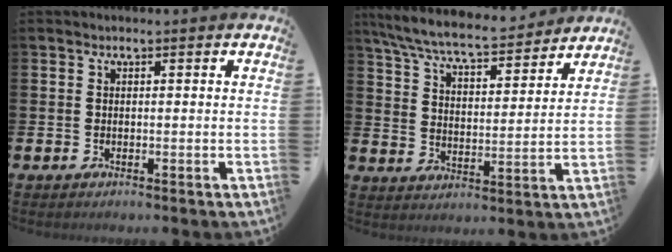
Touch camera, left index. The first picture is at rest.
{"total": 7.9, "force": [7.3, 1.1, 2.8], "torque": [-0.088, -0.046, 0.128]}